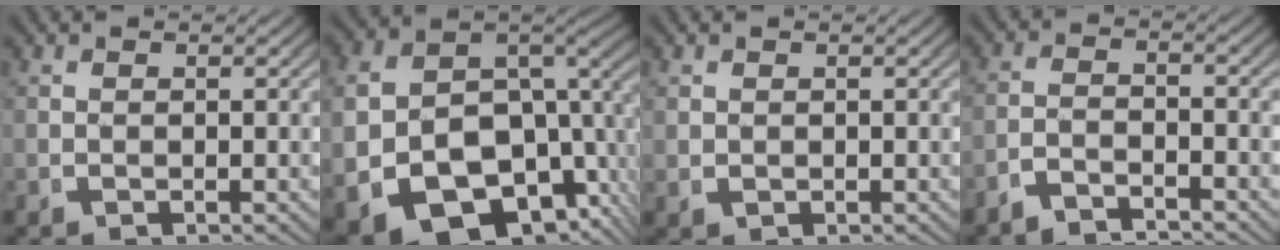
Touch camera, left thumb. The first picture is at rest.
{"total": 17.2, "force": [-3.6, 12.7, 11.0], "torque": [-0.221, -0.051, -0.046]}
{"total": 0.8, "force": [0.4, 0.6, 0.3], "torque": [-0.010, -0.005, 0.015]}
{"total": 2.8, "force": [-2.6, 0.7, 0.8], "torque": [-0.012, -0.007, -0.050]}